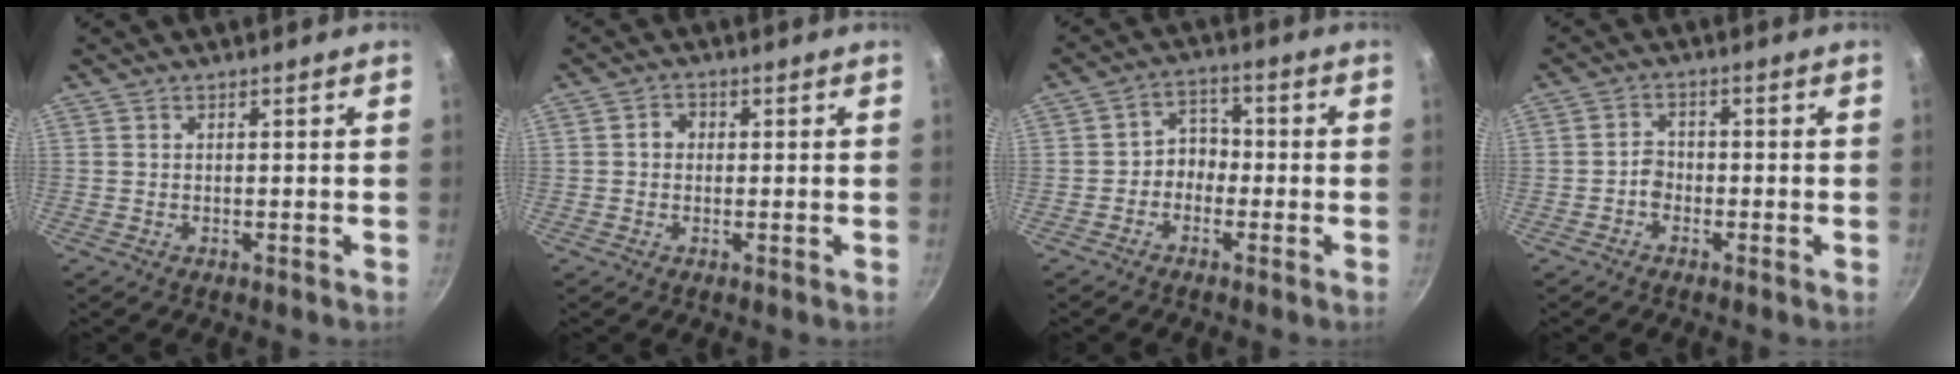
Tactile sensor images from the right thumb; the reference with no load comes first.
{"total": 2.5, "force": [0.1, 2.2, 1.3], "torque": [-0.008, 0.007, -0.003]}
{"total": 4.7, "force": [-1.6, 3.8, 2.2], "torque": [-0.001, 0.029, -0.036]}
{"total": 3.3, "force": [-1.7, 2.4, 1.4], "torque": [-0.007, 0.026, -0.034]}